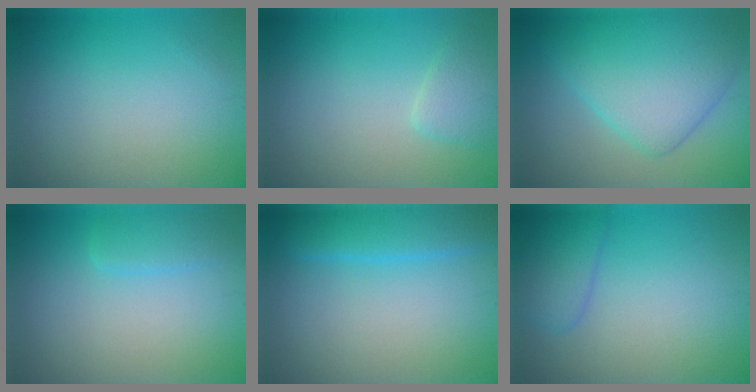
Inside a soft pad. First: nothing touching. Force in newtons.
{"total": 1.9, "press": 1.9, "slide": 0.2}
{"total": 7.7, "press": 7.7, "slide": 0.1}
{"total": 1.8, "press": 1.8, "slide": 0.2}
{"total": 4.1, "press": 4.1, "slide": 0.2}
{"total": 2.7, "press": 2.7, "slide": 0.2}